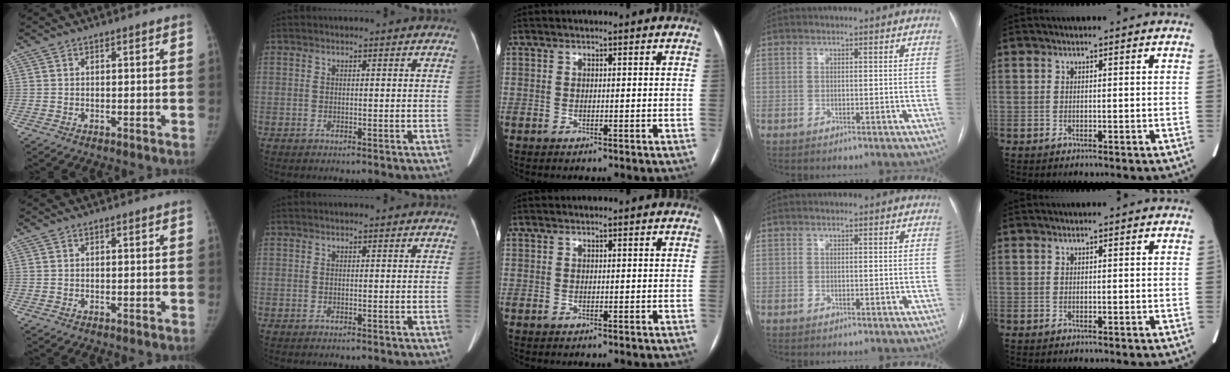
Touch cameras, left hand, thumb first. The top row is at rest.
{}